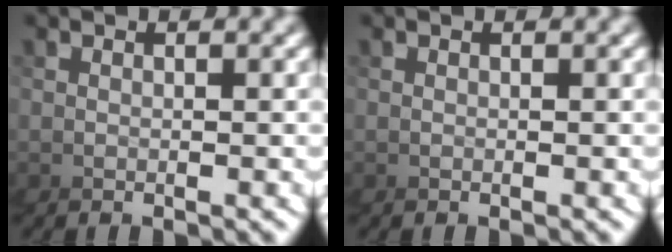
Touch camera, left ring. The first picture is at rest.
{"total": 0.0}